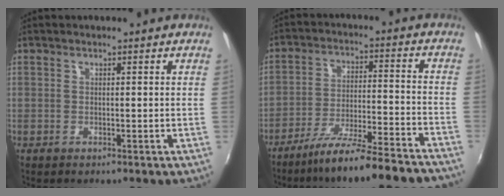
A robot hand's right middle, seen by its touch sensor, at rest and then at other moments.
{"total": 18.7, "force": [-16.2, 0.5, 9.4], "torque": [-0.166, -0.039, -0.241]}